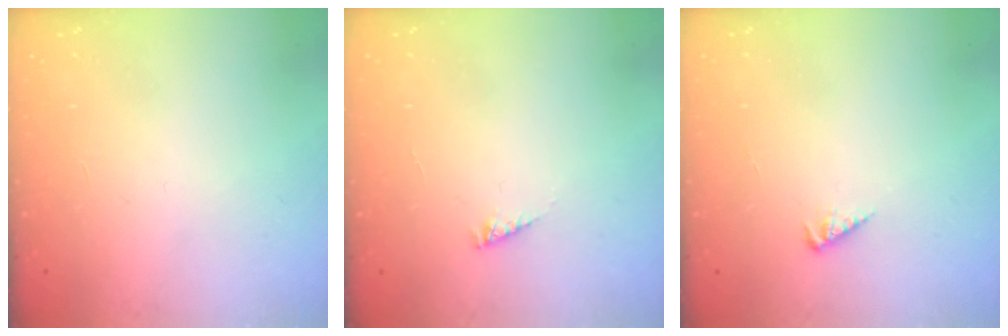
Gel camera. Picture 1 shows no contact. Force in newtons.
{"total": 1.8, "press": 1.8, "slide": 0.2}
{"total": 2.8, "press": 2.8, "slide": 0.6}